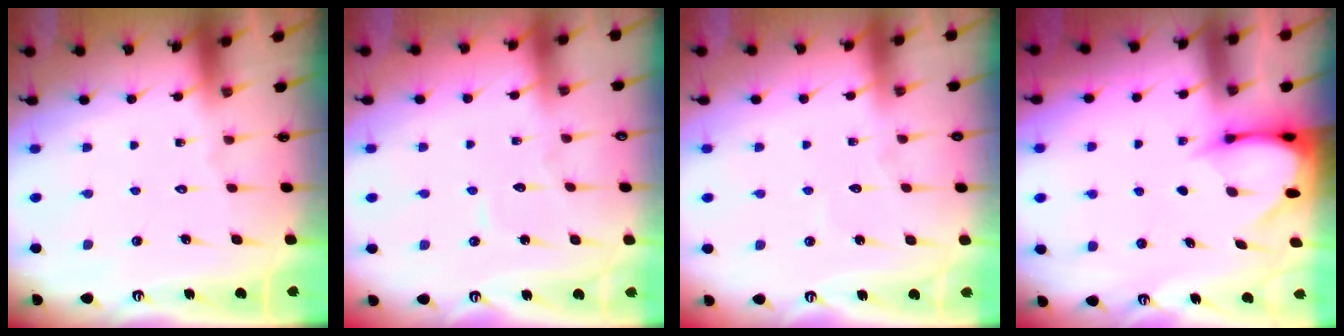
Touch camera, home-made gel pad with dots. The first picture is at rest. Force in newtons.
{"total": 4.0, "press": 4.0, "slide": 0.2}
{"total": 3.6, "press": 3.6, "slide": 0.4}
{"total": 3.5, "press": 3.5, "slide": 0.2}